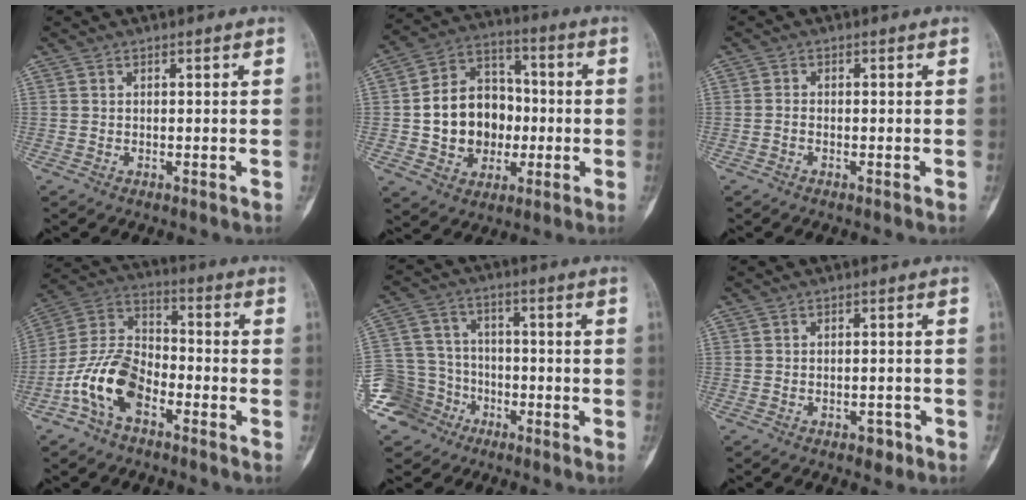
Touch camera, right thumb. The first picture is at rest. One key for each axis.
{"total": 15.1, "fx": -1.3, "fy": 12.2, "fz": 8.9, "tx": -0.105, "ty": 0.033, "tz": -0.017}
{"total": 0.5, "fx": -0.3, "fy": 0.3, "fz": 0.4, "tx": -0.006, "ty": 0.001, "tz": -0.008}
{"total": 13.0, "fx": -6.0, "fy": 7.3, "fz": 9.0, "tx": -0.176, "ty": 0.049, "tz": -0.123}
{"total": 11.6, "fx": -6.5, "fy": 9.5, "fz": 1.9, "tx": -0.029, "ty": 0.052, "tz": -0.118}
{"total": 2.4, "fx": -1.3, "fy": 1.4, "fz": 1.4, "tx": -0.011, "ty": 0.008, "tz": -0.014}